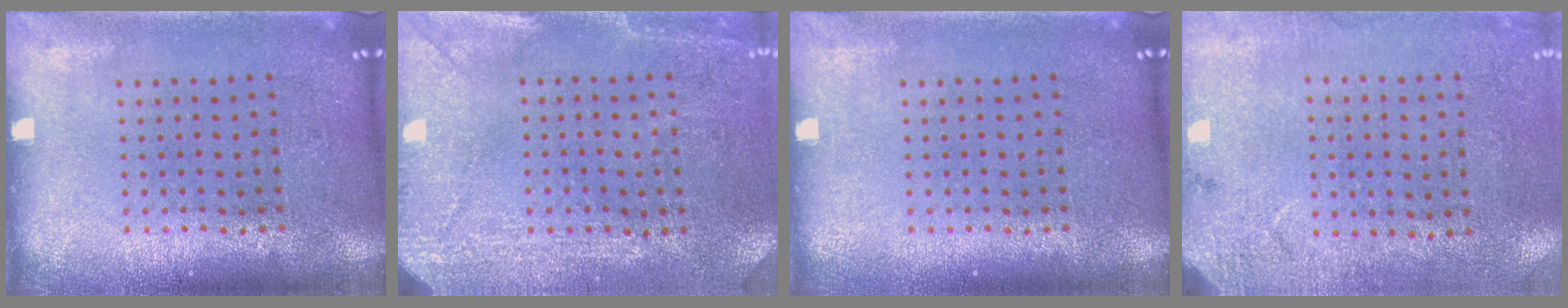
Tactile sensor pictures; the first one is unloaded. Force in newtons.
{"total": 2.9, "press": 2.7, "slide": 1.0}
{"total": 0.0}
{"total": 2.8, "press": 2.2, "slide": 1.6}